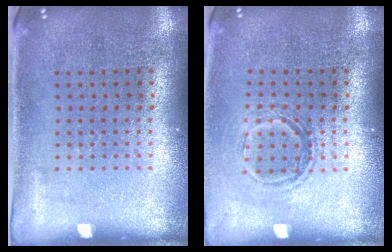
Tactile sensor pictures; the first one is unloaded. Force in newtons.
{"total": 1.3, "press": 1.1, "slide": 0.7}